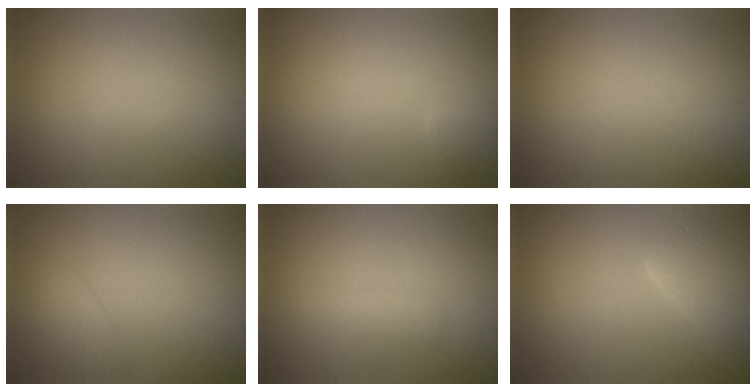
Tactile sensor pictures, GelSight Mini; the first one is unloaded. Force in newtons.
{"total": 1.0, "press": 1.0, "slide": 0.1}
{"total": 0.0}
{"total": 1.8, "press": 1.8, "slide": 0.2}
{"total": 1.7, "press": 1.7, "slide": 0.0}
{"total": 5.1, "press": 5.0, "slide": 0.4}